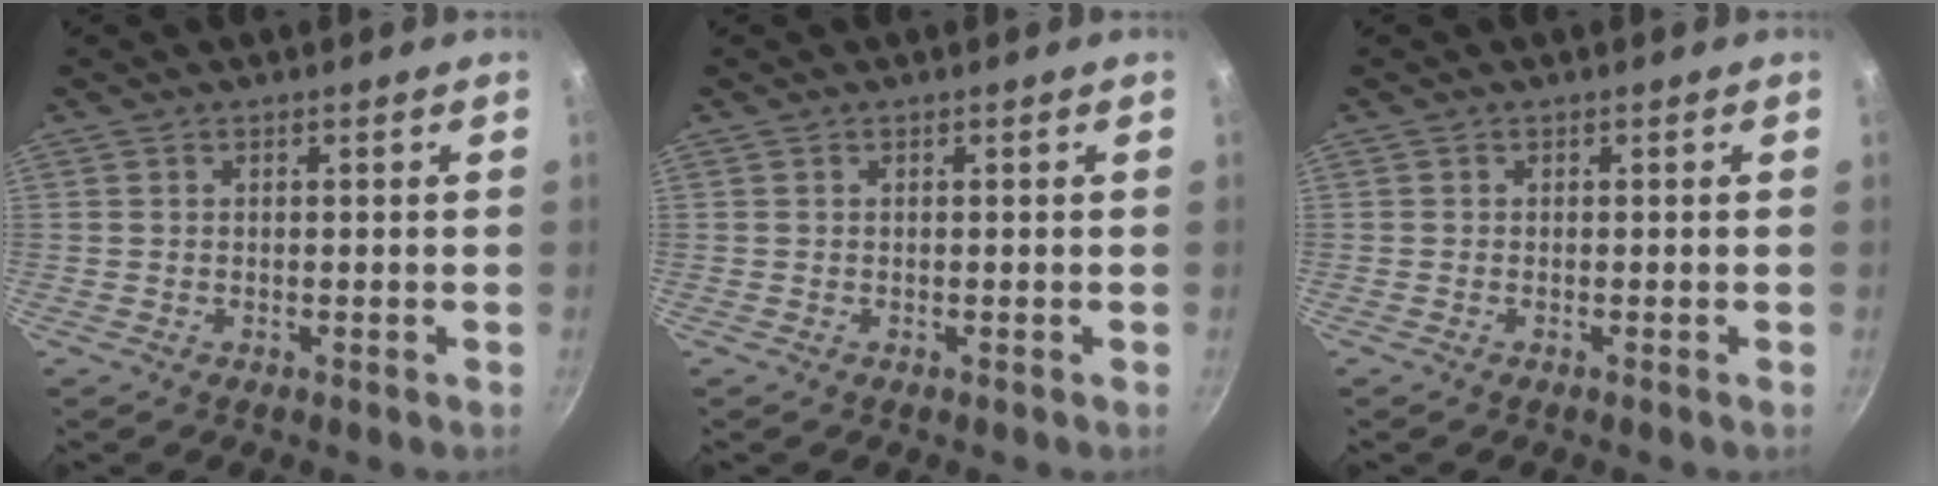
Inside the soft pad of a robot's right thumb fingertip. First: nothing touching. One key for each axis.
{"total": 0.0}
{"total": 0.0}